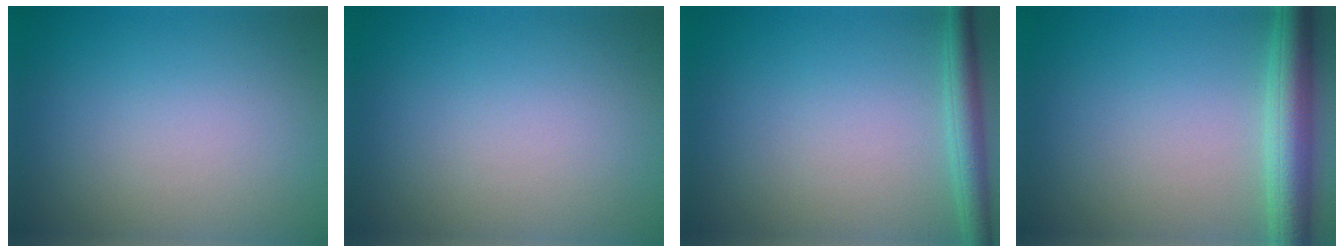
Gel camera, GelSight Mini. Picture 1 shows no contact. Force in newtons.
{"total": 0.0}
{"total": 2.7, "press": 2.7, "slide": 0.1}
{"total": 4.9, "press": 4.9, "slide": 0.1}